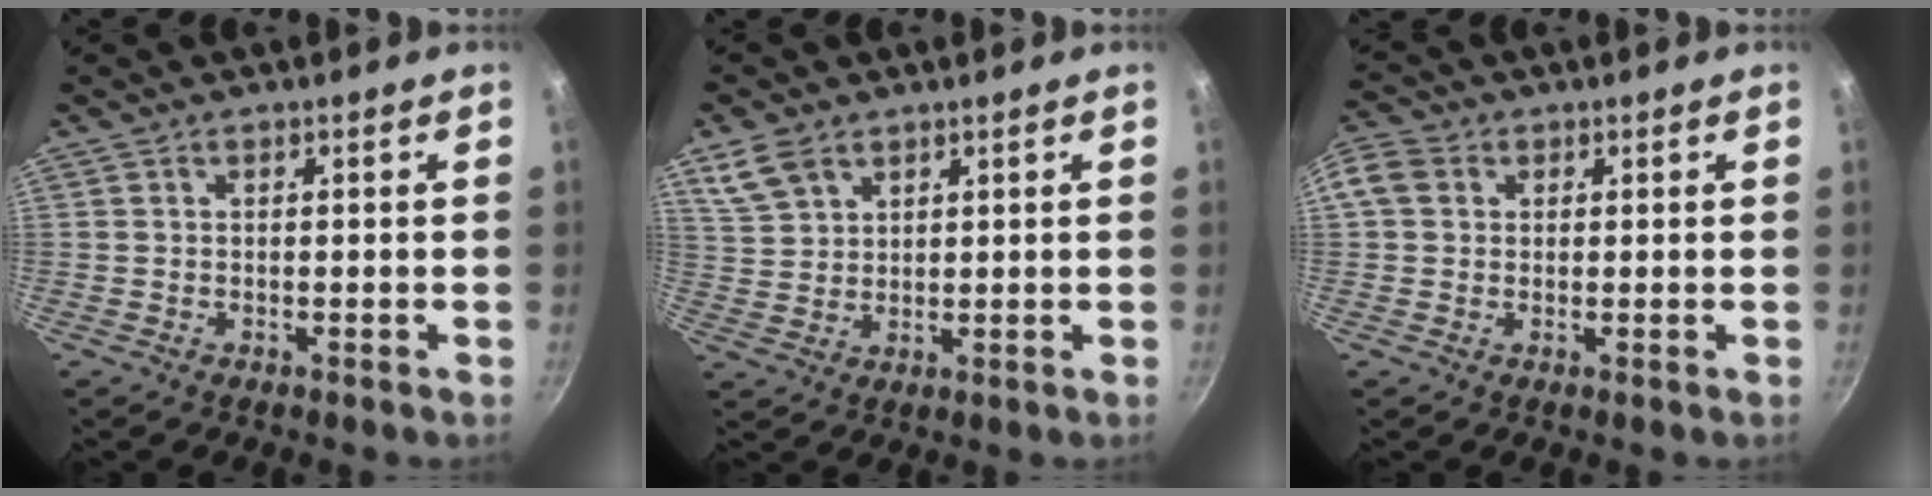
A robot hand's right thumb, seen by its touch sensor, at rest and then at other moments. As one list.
[{"total": 6.0, "force": [3.8, 3.8, 2.8], "torque": [-0.046, -0.007, 0.087]}, {"total": 5.6, "force": [1.3, 4.7, 2.9], "torque": [-0.053, 0.007, 0.010]}]